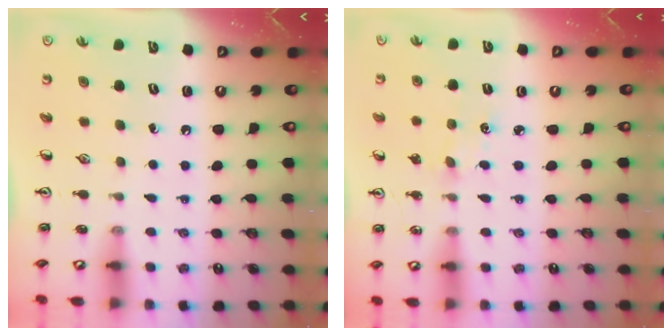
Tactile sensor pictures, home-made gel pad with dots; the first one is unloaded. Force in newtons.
{"total": 3.3, "press": 3.3, "slide": 0.5}